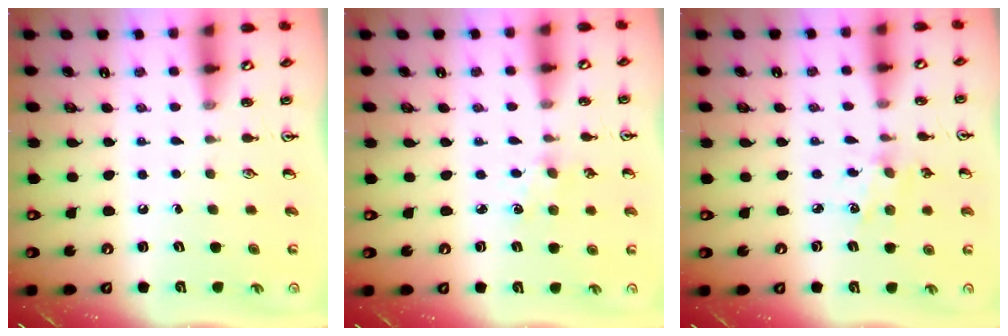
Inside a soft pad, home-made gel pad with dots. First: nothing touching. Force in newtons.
{"total": 2.5, "press": 2.5, "slide": 0.4}
{"total": 2.9, "press": 2.8, "slide": 0.8}